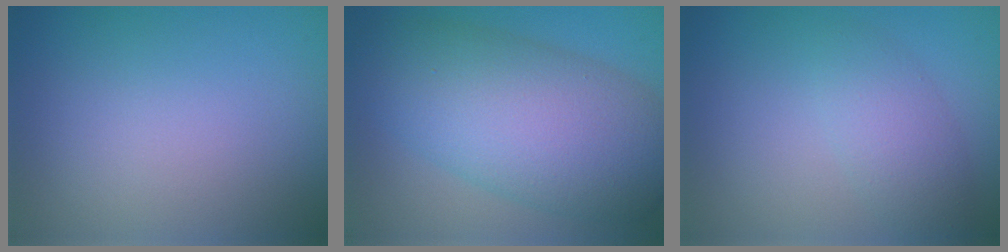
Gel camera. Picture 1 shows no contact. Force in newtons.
{"total": 11.1, "press": 11.1, "slide": 0.3}
{"total": 2.9, "press": 2.9, "slide": 0.0}